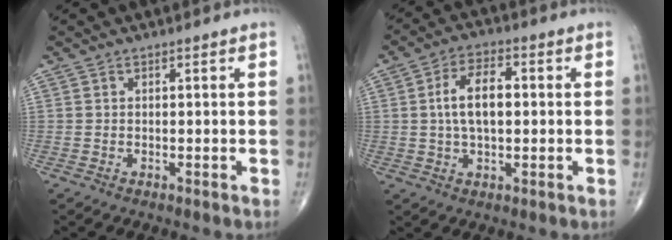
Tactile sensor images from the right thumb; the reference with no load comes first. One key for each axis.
{"total": 9.0, "fx": 0.7, "fy": 4.6, "fz": 7.7, "tx": -0.138, "ty": 0.014, "tz": 0.009}